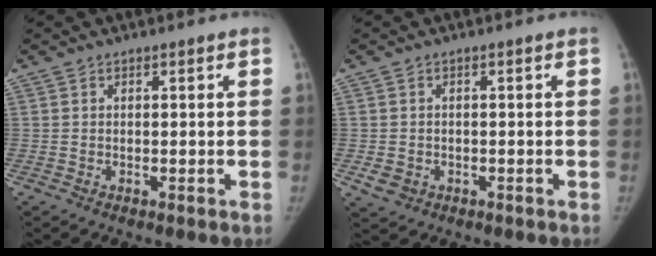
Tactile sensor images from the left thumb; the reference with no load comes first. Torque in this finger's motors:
{"motor_torque": [-0.04, 0.06, 0.42, -0.12, 0.00]}